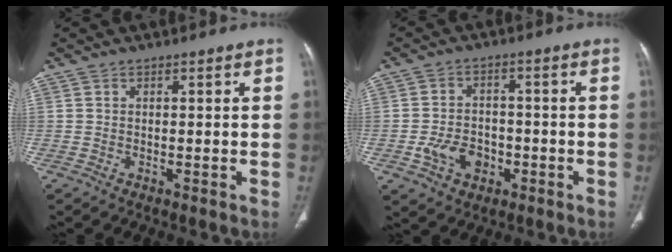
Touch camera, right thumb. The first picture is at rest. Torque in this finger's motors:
{"motor_torque": [0.84, 0.67, 0.06, -0.40, 0.03]}